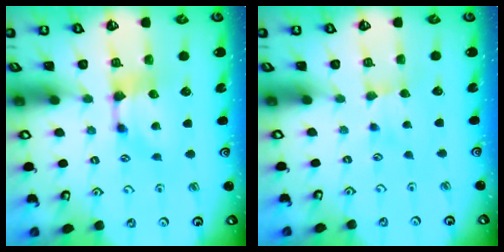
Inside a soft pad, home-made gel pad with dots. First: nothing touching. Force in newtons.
{"total": 2.4, "press": 2.4, "slide": 0.6}